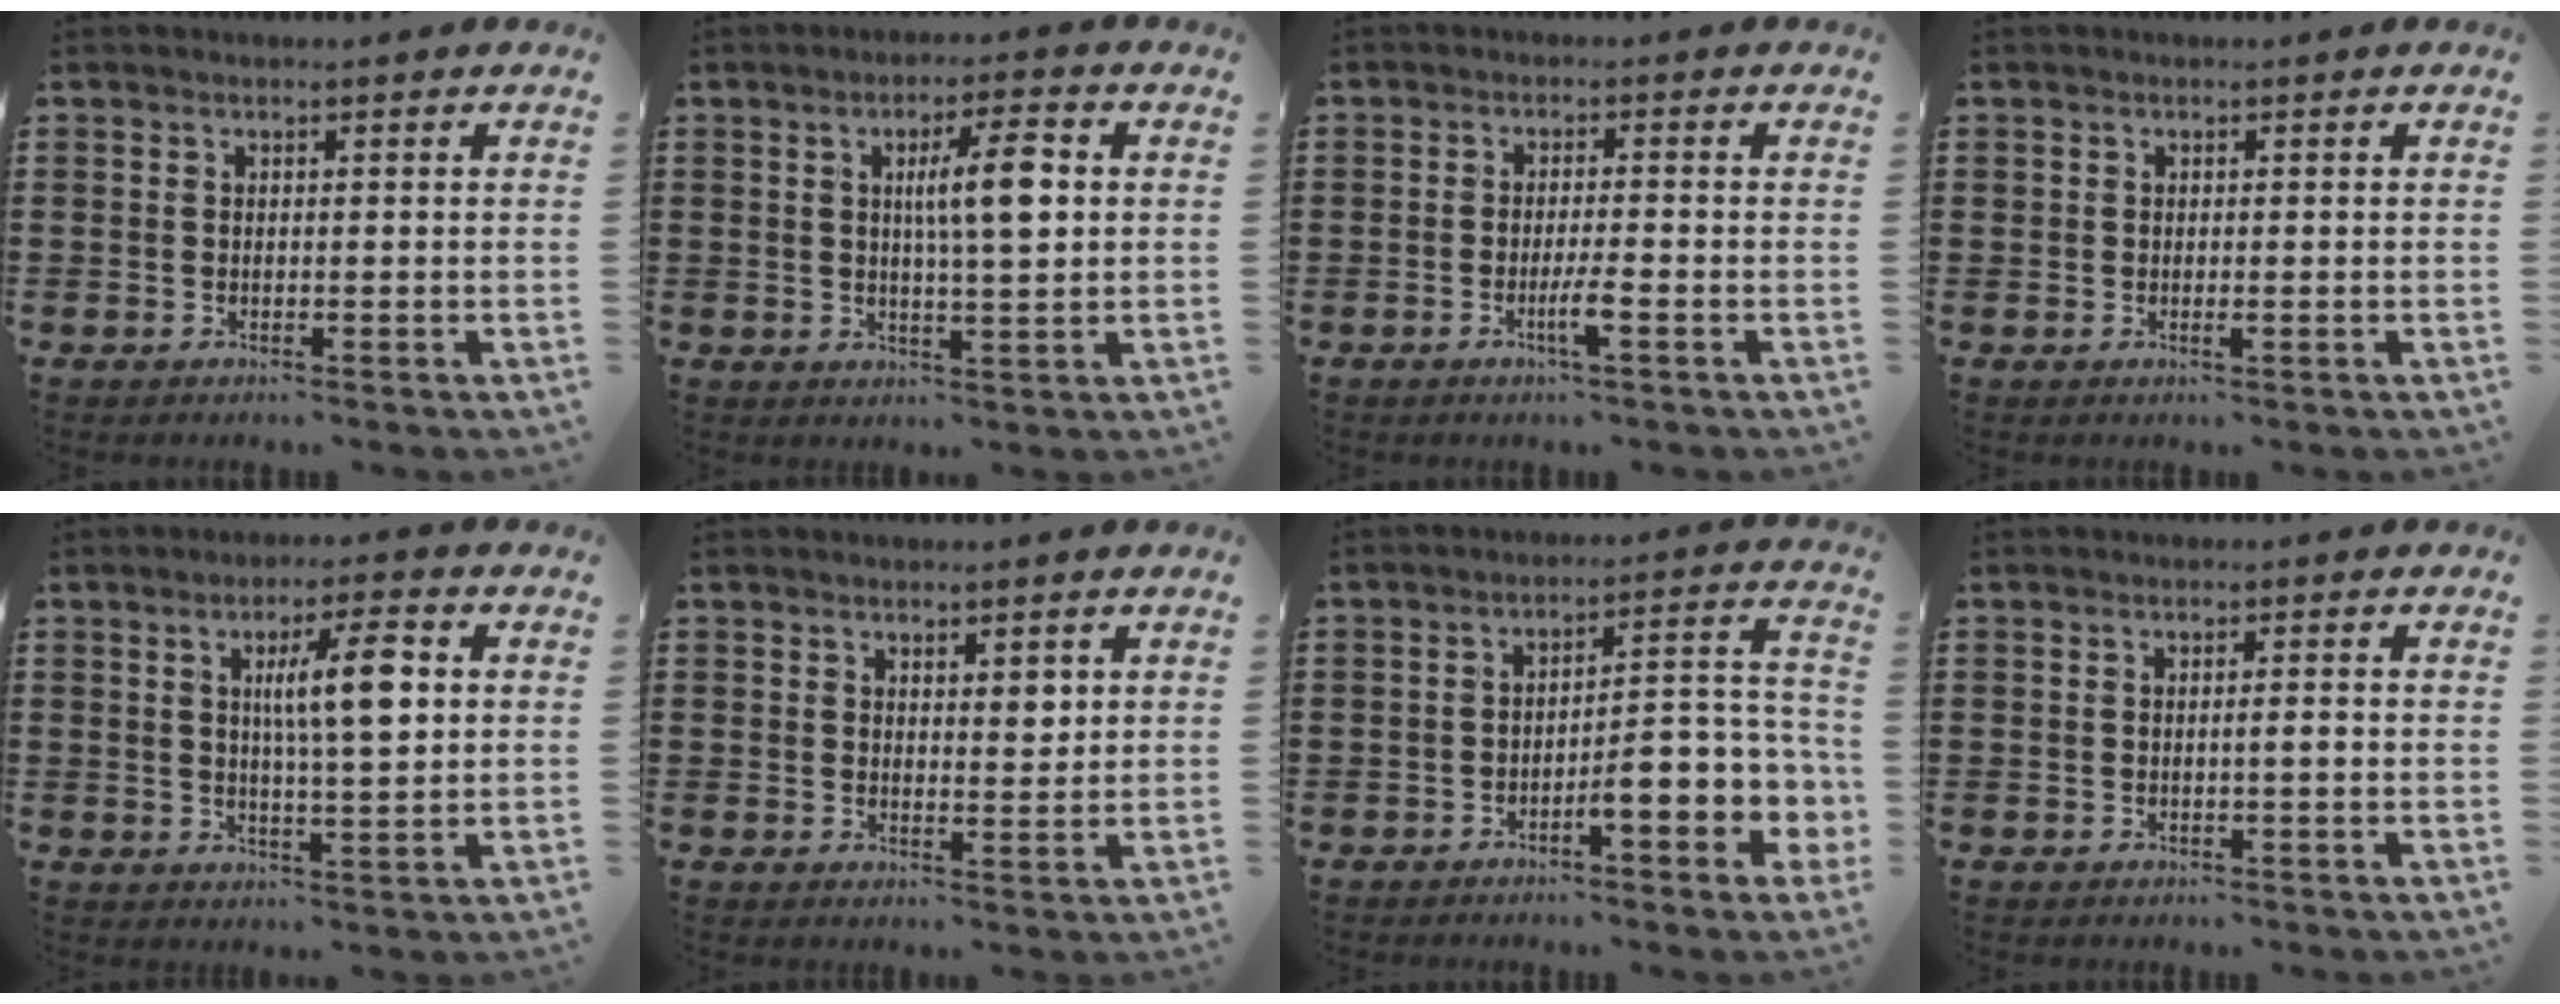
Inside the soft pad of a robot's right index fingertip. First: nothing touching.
{"total": 7.4, "force": [1.5, 1.4, 7.1], "torque": [-0.121, 0.000, 0.018]}
{"total": 3.4, "force": [-1.6, 0.0, 3.0], "torque": [-0.056, -0.007, -0.032]}
{"total": 0.6, "force": [-0.2, 0.3, 0.5], "torque": [-0.008, -0.004, -0.003]}
{"total": 8.2, "force": [2.0, 1.5, 7.8], "torque": [-0.135, 0.000, 0.025]}
{"total": 2.3, "force": [1.6, 1.1, 1.3], "torque": [-0.013, 0.000, 0.025]}
{"total": 7.0, "force": [-3.2, 1.7, 5.9], "torque": [-0.083, -0.022, -0.063]}
{"total": 1.1, "force": [-0.3, 0.0, 1.1], "torque": [-0.020, -0.003, -0.005]}